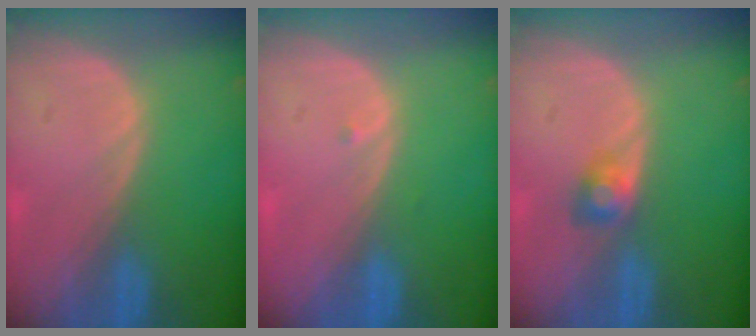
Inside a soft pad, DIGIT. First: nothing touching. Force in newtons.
{"total": 0.5, "press": 0.4, "slide": 0.3}
{"total": 2.3, "press": 2.3, "slide": 0.2}